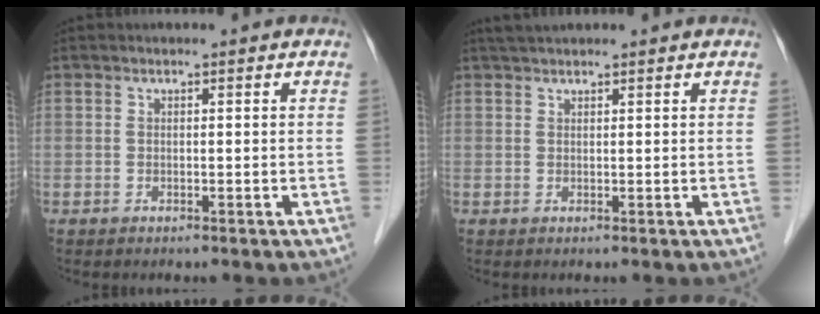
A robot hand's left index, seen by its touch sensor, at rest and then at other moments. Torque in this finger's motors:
{"motor_torque": [0.27, -0.23, 0.07, 0.02]}